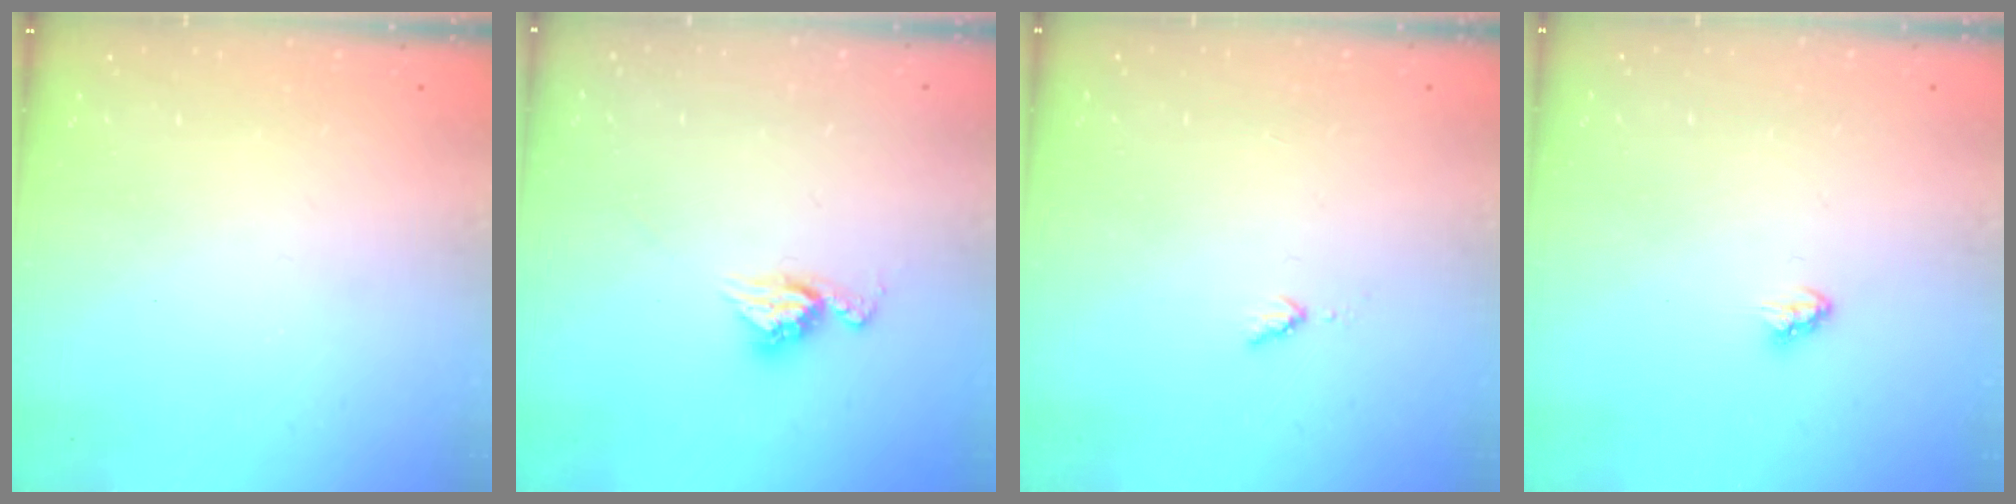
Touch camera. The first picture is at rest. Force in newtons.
{"total": 9.0, "press": 8.9, "slide": 0.7}
{"total": 2.8, "press": 2.8, "slide": 0.4}
{"total": 3.1, "press": 3.1, "slide": 0.2}